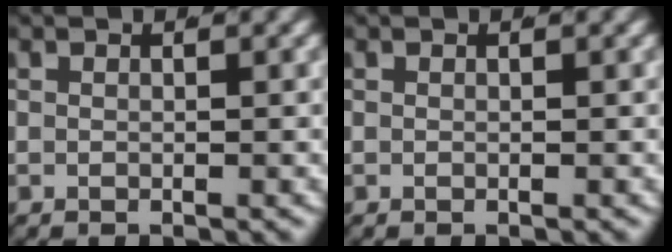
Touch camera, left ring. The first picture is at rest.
{"total": 0.0}